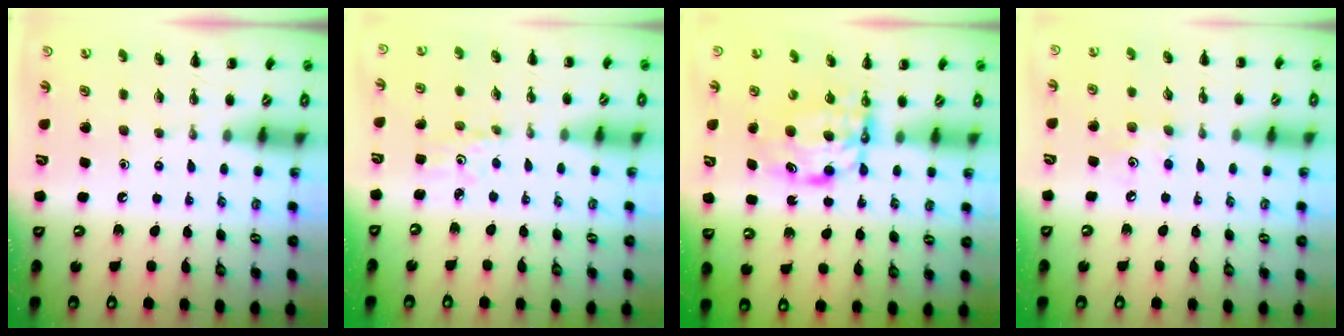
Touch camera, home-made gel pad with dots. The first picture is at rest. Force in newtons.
{"total": 2.4, "press": 2.3, "slide": 0.7}
{"total": 6.7, "press": 6.6, "slide": 0.9}
{"total": 5.6, "press": 5.4, "slide": 1.6}